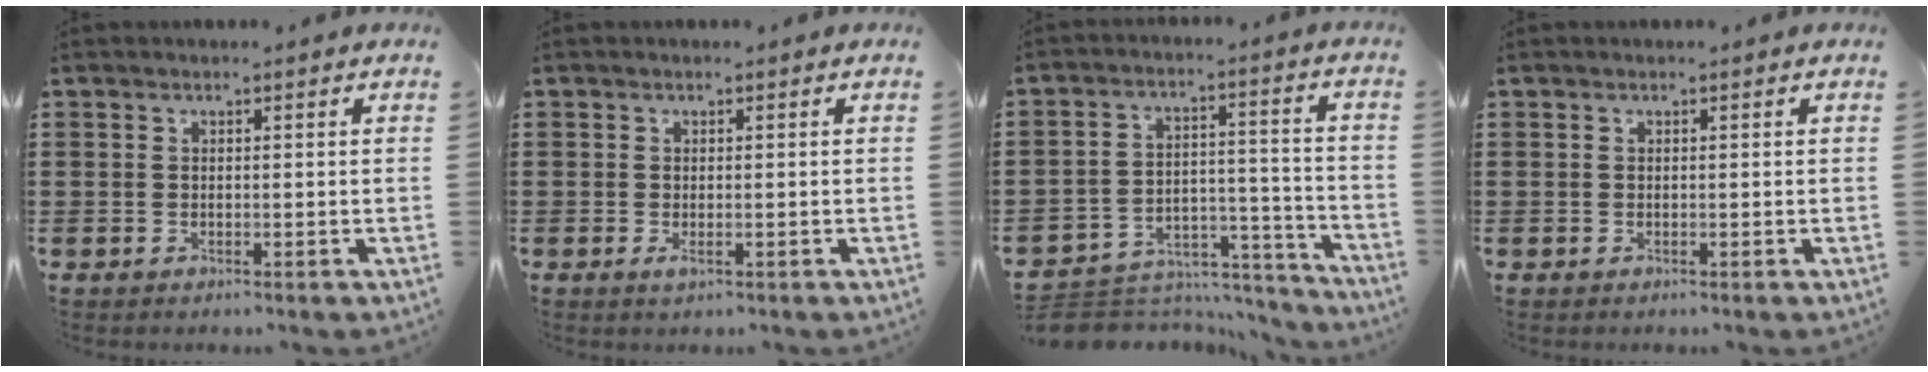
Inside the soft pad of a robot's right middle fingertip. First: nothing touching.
{"total": 1.1, "force": [-0.1, 0.2, 1.0], "torque": [-0.021, -0.004, -0.001]}
{"total": 6.0, "force": [-5.6, 2.1, 0.4], "torque": [-0.005, 0.018, -0.111]}
{"total": 0.0}